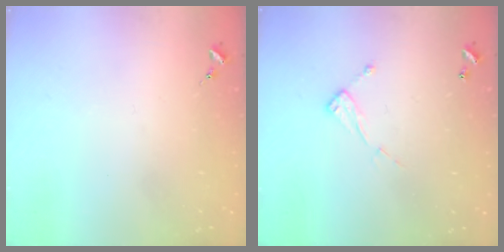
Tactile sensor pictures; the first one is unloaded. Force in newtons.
{"total": 7.1, "press": 7.1, "slide": 0.3}